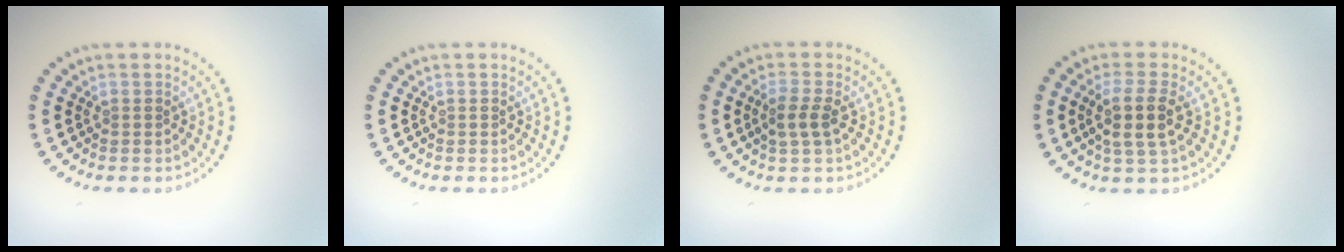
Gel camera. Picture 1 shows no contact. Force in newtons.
{"total": 0.0}
{"total": 2.0, "press": 2.0, "slide": 0.6}
{"total": 3.2, "press": 2.8, "slide": 1.5}